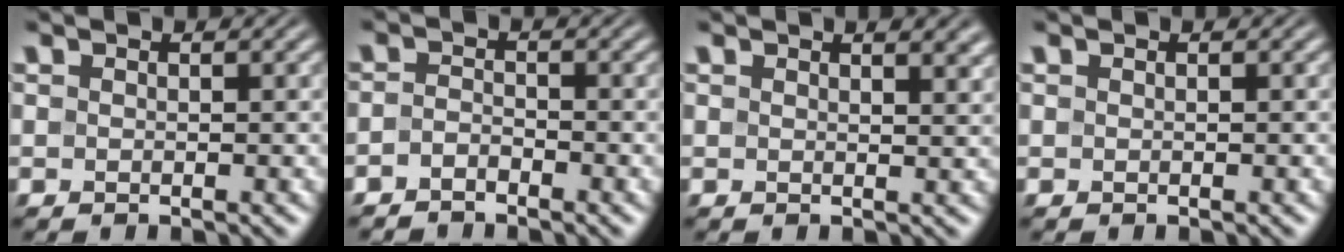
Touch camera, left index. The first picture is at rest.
{"total": 1.5, "force": [-1.3, 0.5, 0.6], "torque": [-0.013, 0.000, -0.032]}
{"total": 2.7, "force": [1.9, 1.0, 1.7], "torque": [-0.010, 0.002, 0.023]}
{"total": 0.0}